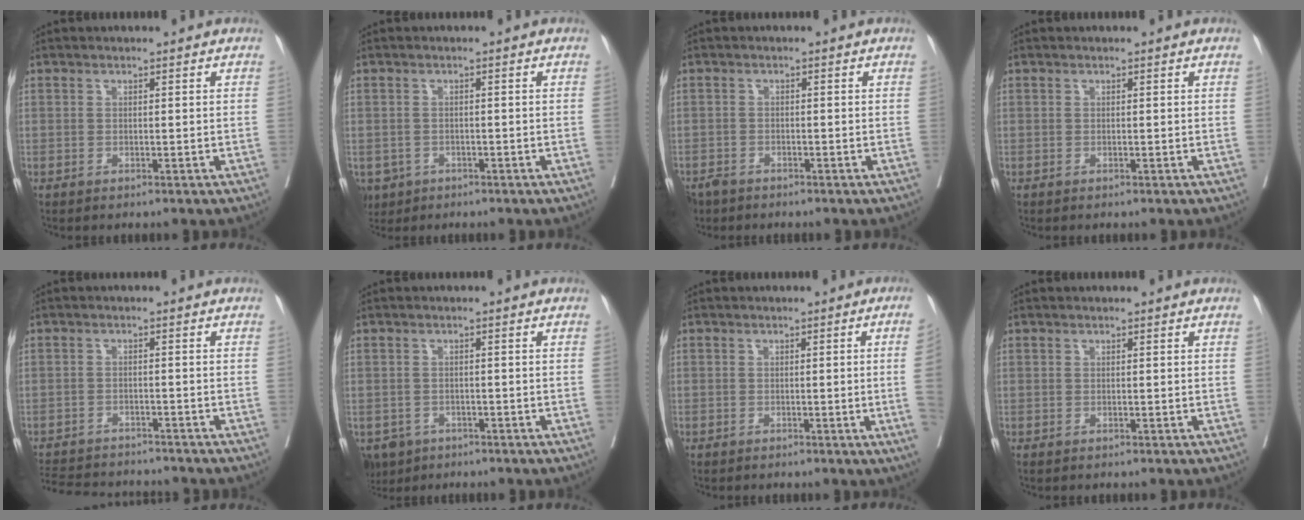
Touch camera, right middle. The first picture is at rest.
{"total": 4.1, "force": [-2.3, 3.3, 1.0], "torque": [-0.015, 0.002, -0.035]}
{"total": 3.3, "force": [-2.8, 1.7, 0.6], "torque": [-0.012, -0.003, -0.049]}
{"total": 0.0}
{"total": 12.0, "force": [-11.1, 2.5, 3.5], "torque": [-0.075, -0.002, -0.156]}
{"total": 4.6, "force": [-3.2, 3.2, 0.9], "torque": [-0.011, 0.002, -0.050]}
{"total": 4.3, "force": [-0.7, -1.6, 3.9], "torque": [-0.042, -0.007, -0.010]}
{"total": 0.0}